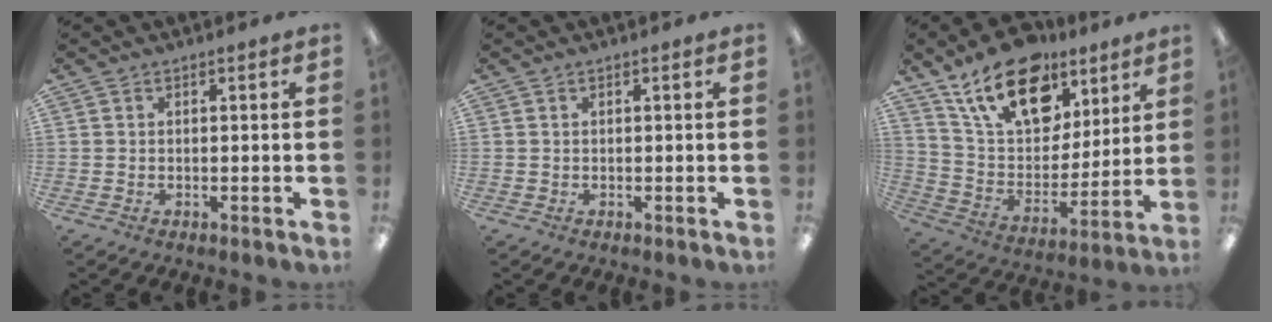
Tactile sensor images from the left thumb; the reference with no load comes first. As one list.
[{"total": 0.0}, {"total": 20.2, "force": [12.8, 11.3, 10.8], "torque": [-0.185, -0.063, 0.228]}]